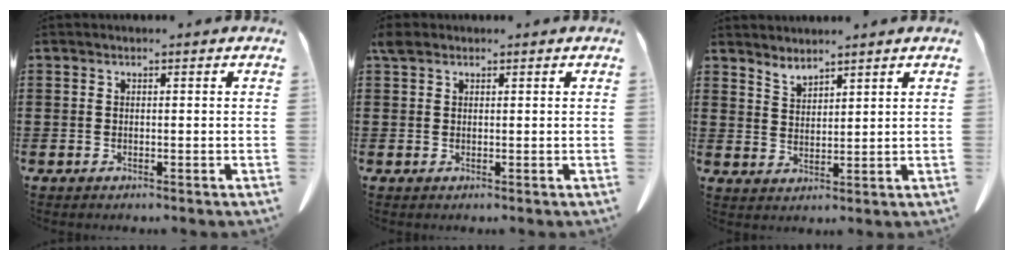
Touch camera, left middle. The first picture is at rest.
{"total": 1.7, "force": [1.2, 0.9, 0.6], "torque": [-0.016, 0.003, 0.025]}
{"total": 2.8, "force": [2.8, 0.2, 0.1], "torque": [-0.009, -0.011, 0.055]}